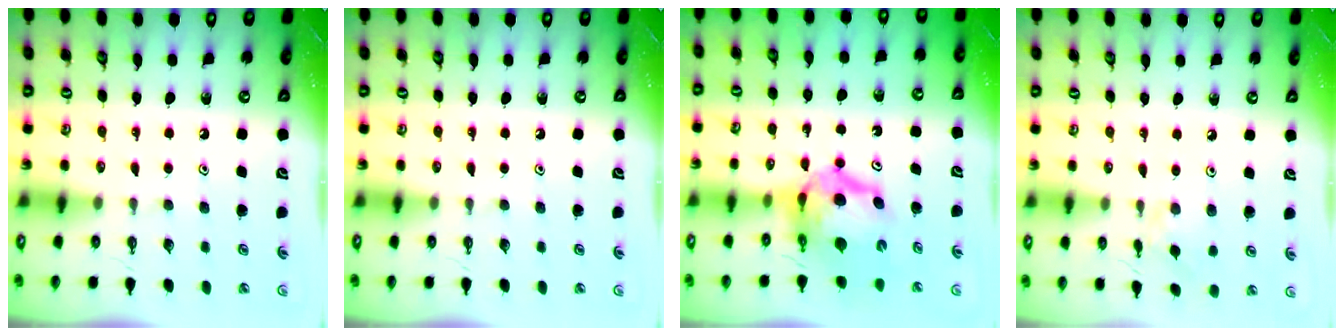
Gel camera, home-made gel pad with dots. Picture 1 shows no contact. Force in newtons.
{"total": 0.0}
{"total": 10.6, "press": 10.5, "slide": 1.1}
{"total": 2.1, "press": 2.1, "slide": 0.4}